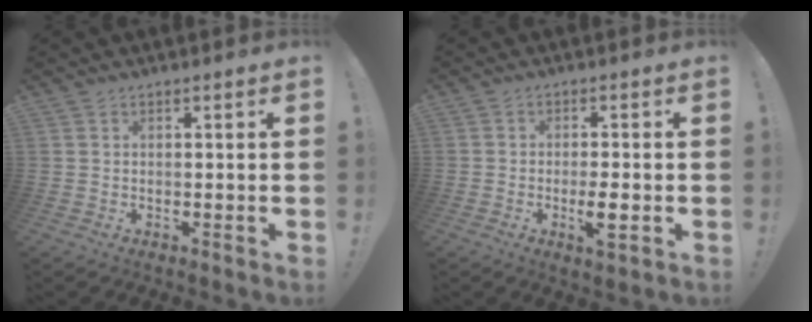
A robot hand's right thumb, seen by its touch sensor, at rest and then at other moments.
{"total": 5.3, "force": [-2.4, 3.2, 3.5], "torque": [-0.045, 0.014, -0.040]}